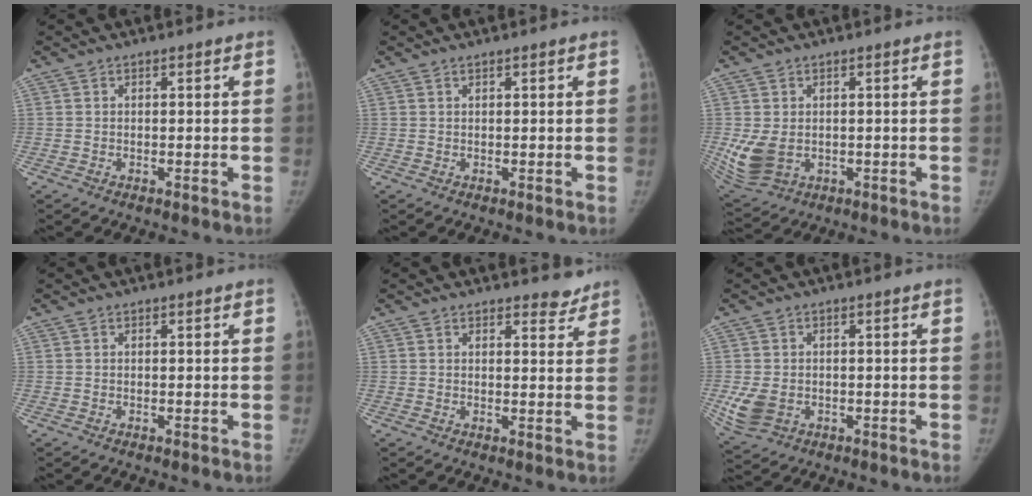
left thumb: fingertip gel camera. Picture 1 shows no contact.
{"total": 0.6, "force": [0.5, 0.0, 0.3], "torque": [-0.008, 0.001, 0.011]}
{"total": 7.4, "force": [-0.4, 5.4, 5.1], "torque": [-0.109, -0.015, 0.008]}
{"total": 0.0}
{"total": 3.8, "force": [3.4, 1.4, 0.9], "torque": [0.011, -0.022, 0.037]}
{"total": 5.8, "force": [-1.0, 4.4, 3.6], "torque": [-0.076, -0.006, -0.007]}